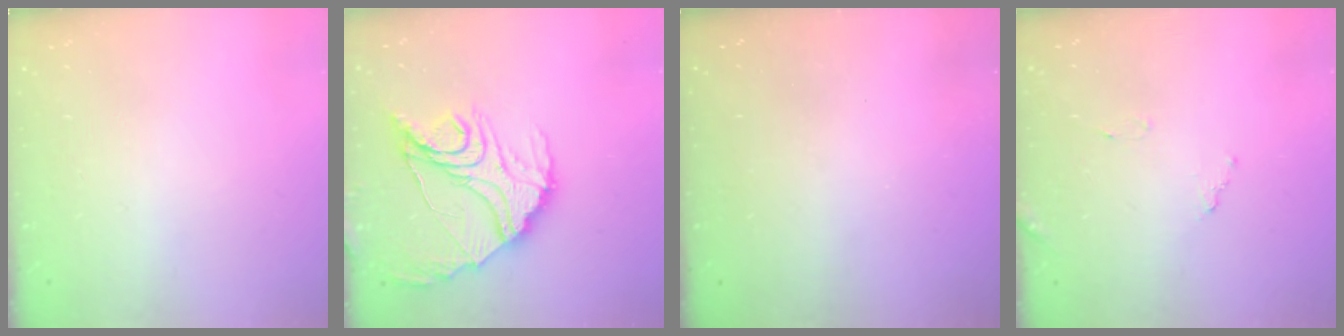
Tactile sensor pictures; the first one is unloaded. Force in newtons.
{"total": 19.3, "press": 19.2, "slide": 2.0}
{"total": 2.9, "press": 2.9, "slide": 0.3}
{"total": 7.1, "press": 7.0, "slide": 0.4}